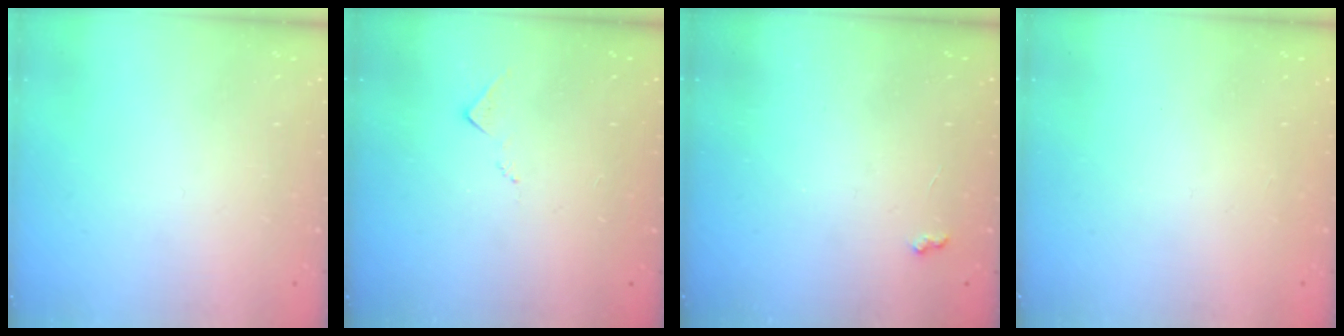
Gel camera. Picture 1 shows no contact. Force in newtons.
{"total": 7.1, "press": 7.1, "slide": 0.8}
{"total": 3.6, "press": 3.5, "slide": 0.5}
{"total": 1.0, "press": 0.9, "slide": 0.3}